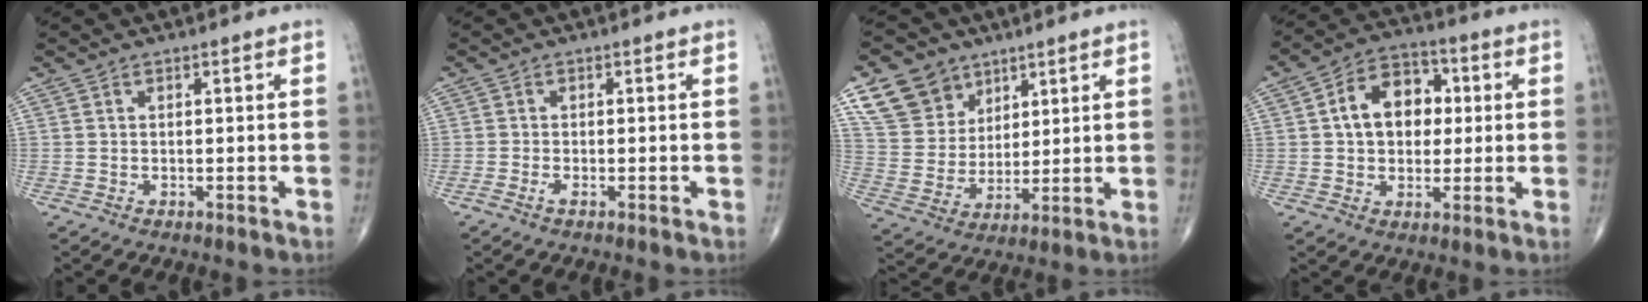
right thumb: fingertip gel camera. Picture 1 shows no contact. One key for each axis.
{"total": 1.0, "fx": -0.6, "fy": 0.2, "fz": 0.7, "tx": -0.020, "ty": -0.002, "tz": -0.016}
{"total": 12.4, "fx": 7.4, "fy": 9.3, "fz": 3.6, "tx": -0.046, "ty": -0.028, "tz": 0.150}
{"total": 11.8, "fx": 1.6, "fy": 8.5, "fz": 8.0, "tx": -0.089, "ty": 0.017, "tz": 0.018}